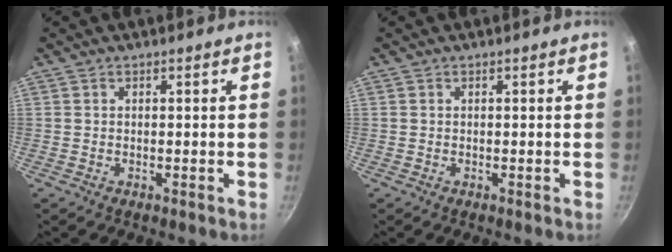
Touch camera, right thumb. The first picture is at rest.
{"total": 0.0}